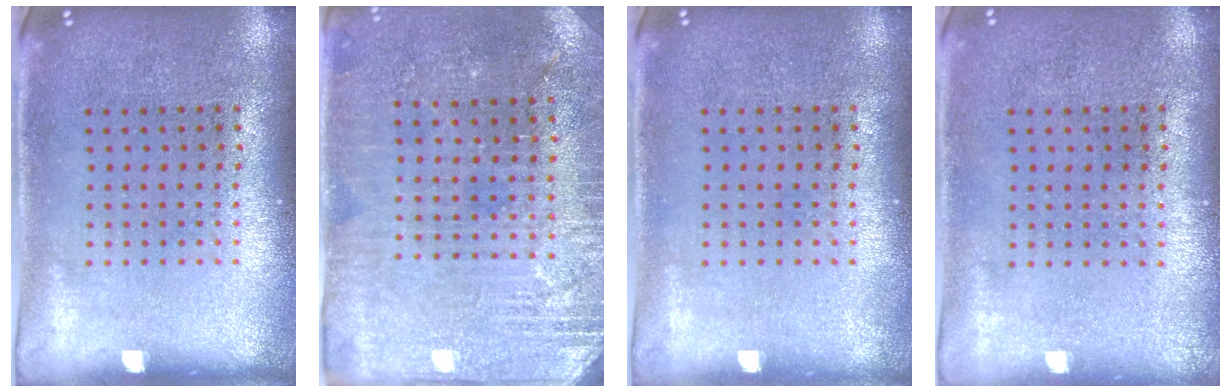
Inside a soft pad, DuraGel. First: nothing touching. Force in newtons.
{"total": 2.8, "press": 2.8, "slide": 0.4}
{"total": 0.0}
{"total": 0.0}